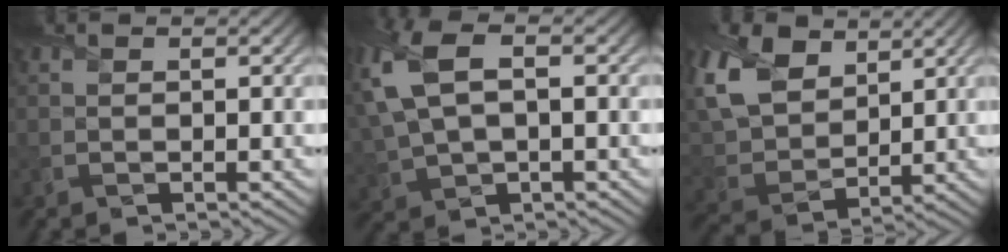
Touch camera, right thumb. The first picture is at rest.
{"total": 11.3, "force": [2.8, 6.4, 8.9], "torque": [-0.245, 0.010, 0.058]}
{"total": 12.1, "force": [6.2, 7.7, 7.0], "torque": [-0.205, 0.026, 0.114]}